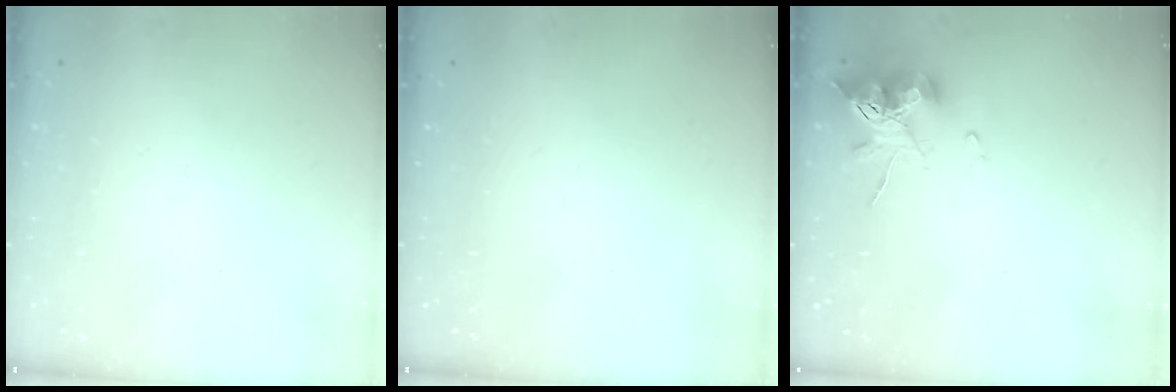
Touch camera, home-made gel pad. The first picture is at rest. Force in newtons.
{"total": 0.0}
{"total": 10.7, "press": 10.6, "slide": 1.5}